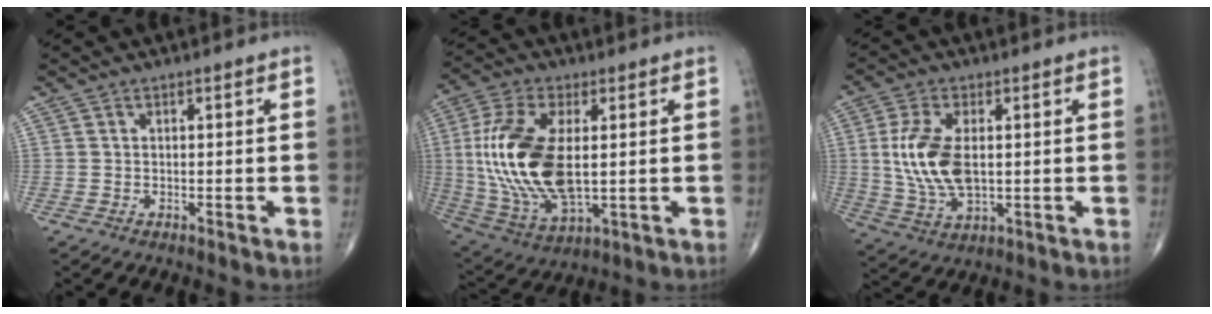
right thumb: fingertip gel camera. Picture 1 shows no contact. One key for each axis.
{"total": 20.1, "fx": 1.2, "fy": 9.9, "fz": 17.5, "tx": -0.376, "ty": -0.013, "tz": 0.031}
{"total": 11.8, "fx": 1.0, "fy": 6.1, "fz": 10.0, "tx": -0.210, "ty": -0.009, "tz": 0.026}